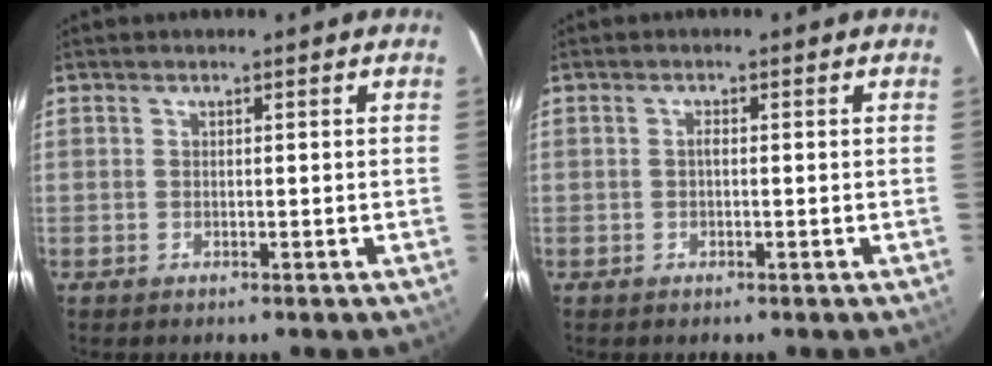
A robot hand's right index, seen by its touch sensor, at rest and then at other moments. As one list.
[{"total": 0.7, "force": [-0.1, 0.3, 0.7], "torque": [-0.013, 0.005, -0.004]}]